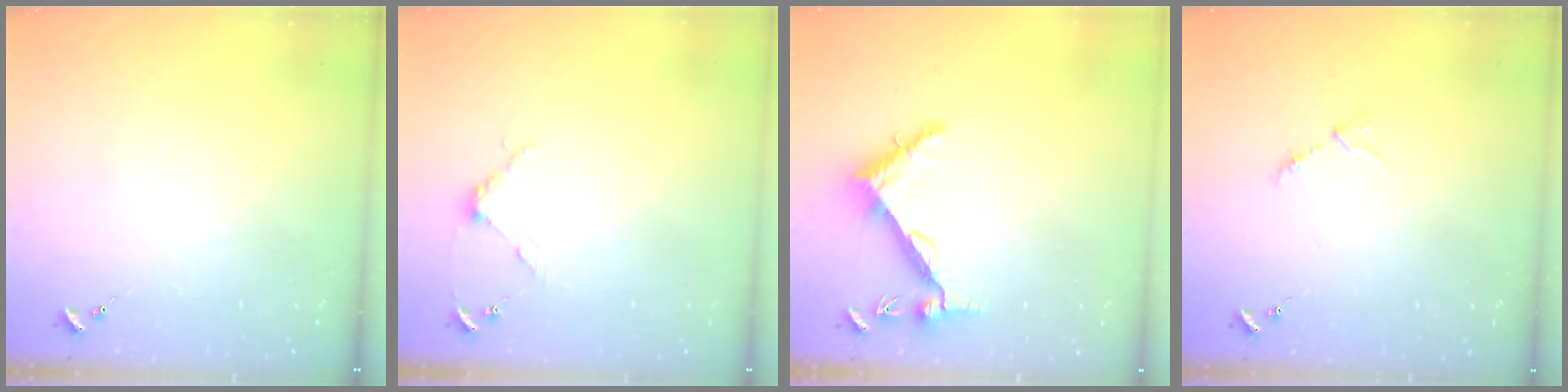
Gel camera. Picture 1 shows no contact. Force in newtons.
{"total": 3.7, "press": 3.7, "slide": 0.3}
{"total": 6.4, "press": 6.4, "slide": 0.7}
{"total": 2.8, "press": 2.8, "slide": 0.5}